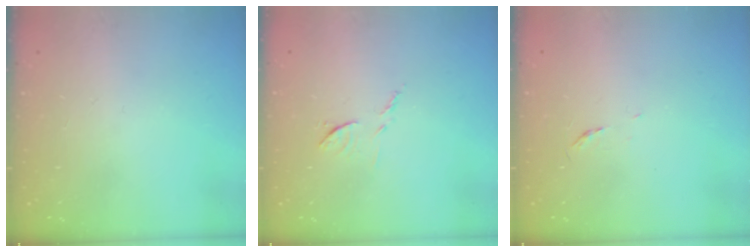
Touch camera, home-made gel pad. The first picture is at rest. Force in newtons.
{"total": 6.9, "press": 6.9, "slide": 0.4}
{"total": 3.1, "press": 3.0, "slide": 0.5}